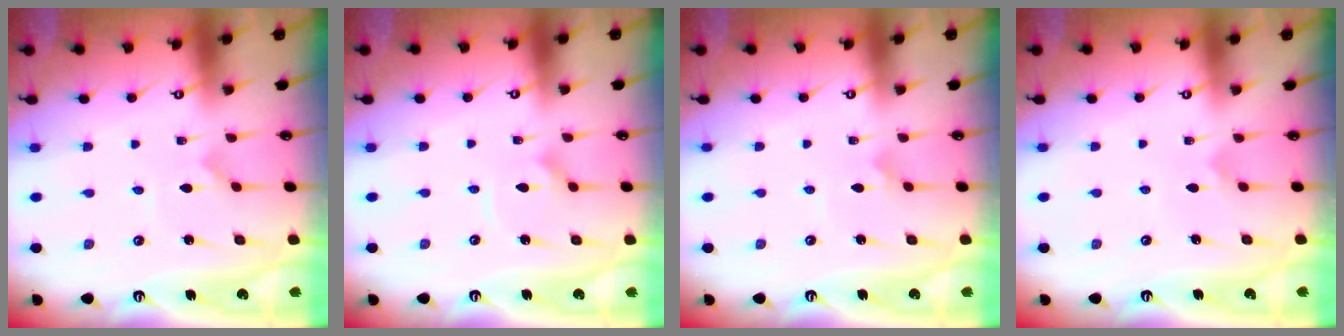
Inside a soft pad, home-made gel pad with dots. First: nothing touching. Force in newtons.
{"total": 2.8, "press": 2.8, "slide": 0.4}
{"total": 2.8, "press": 2.8, "slide": 0.2}
{"total": 2.5, "press": 2.5, "slide": 0.3}